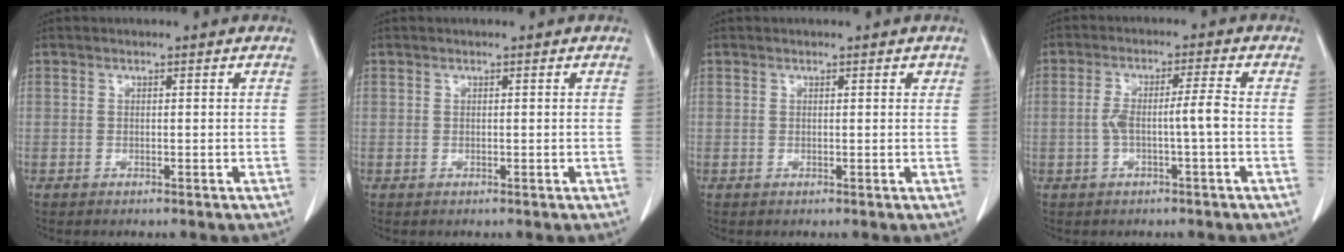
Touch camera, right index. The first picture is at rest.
{"total": 0.0}
{"total": 0.6, "force": [0.4, 0.3, 0.4], "torque": [-0.001, 0.001, 0.002]}
{"total": 4.9, "force": [-0.9, 0.0, 4.8], "torque": [-0.097, 0.017, -0.012]}